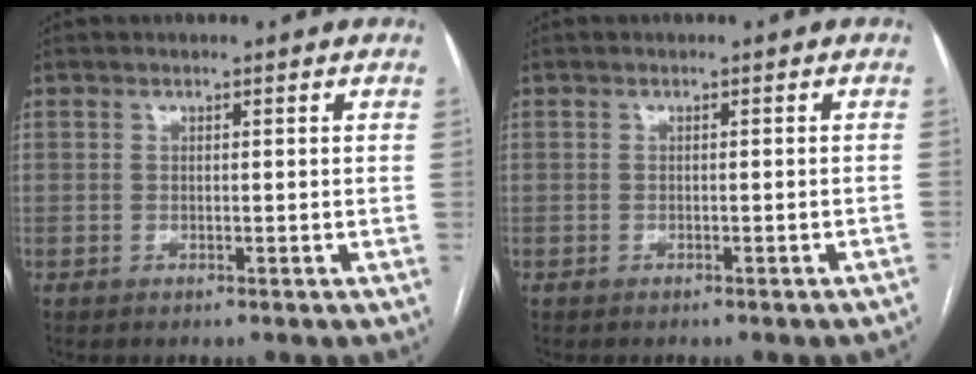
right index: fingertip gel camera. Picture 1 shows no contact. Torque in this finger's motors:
{"motor_torque": [-0.04, -0.43, -0.02, 0.00]}